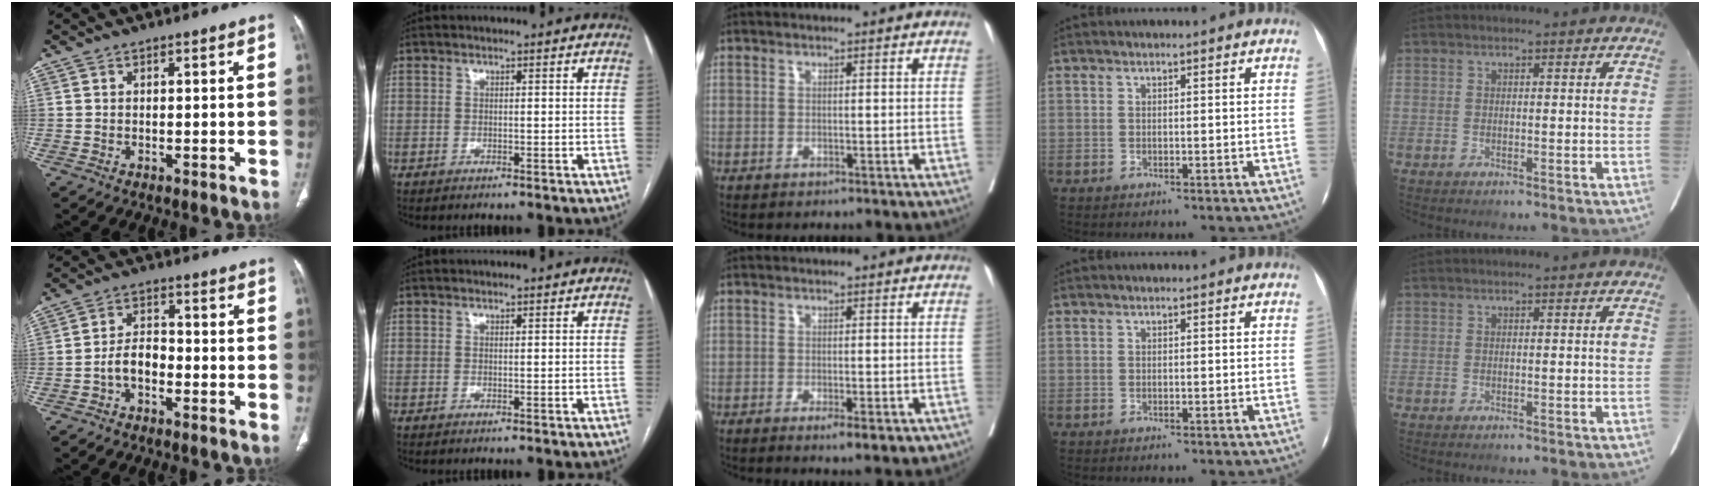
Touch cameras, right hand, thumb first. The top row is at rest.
{"thumb": {"total": 4.7, "force": [-2.1, 2.7, 3.2], "torque": [-0.052, 0.026, -0.043]}, "middle": {"total": 3.8, "force": [-1.8, 1.0, 3.2], "torque": [-0.040, -0.006, -0.022]}}